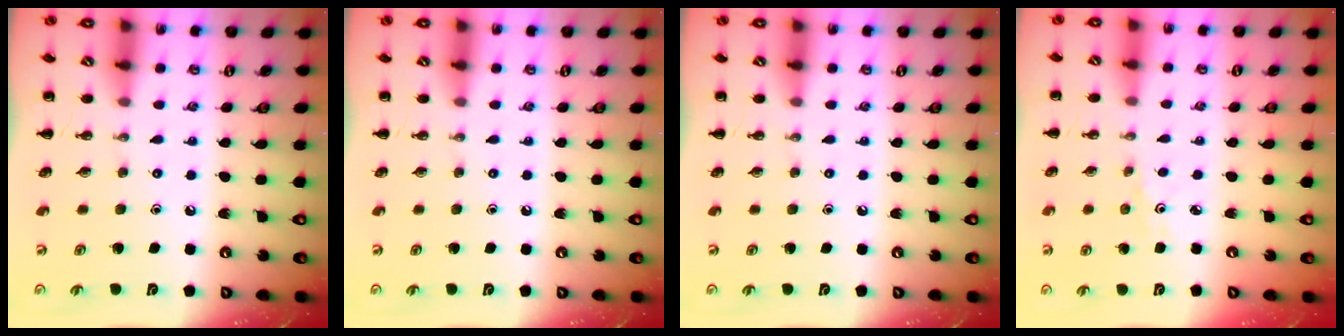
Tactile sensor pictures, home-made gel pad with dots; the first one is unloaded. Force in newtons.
{"total": 0.0}
{"total": 0.0}
{"total": 1.7, "press": 1.6, "slide": 0.6}